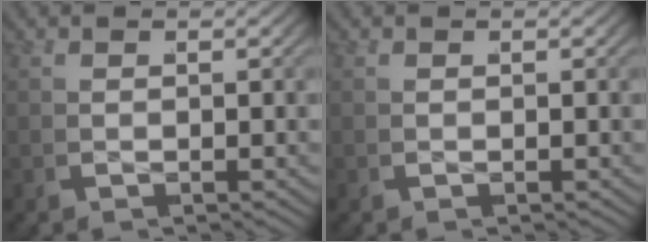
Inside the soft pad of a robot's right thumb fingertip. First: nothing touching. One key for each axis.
{"total": 0.0}